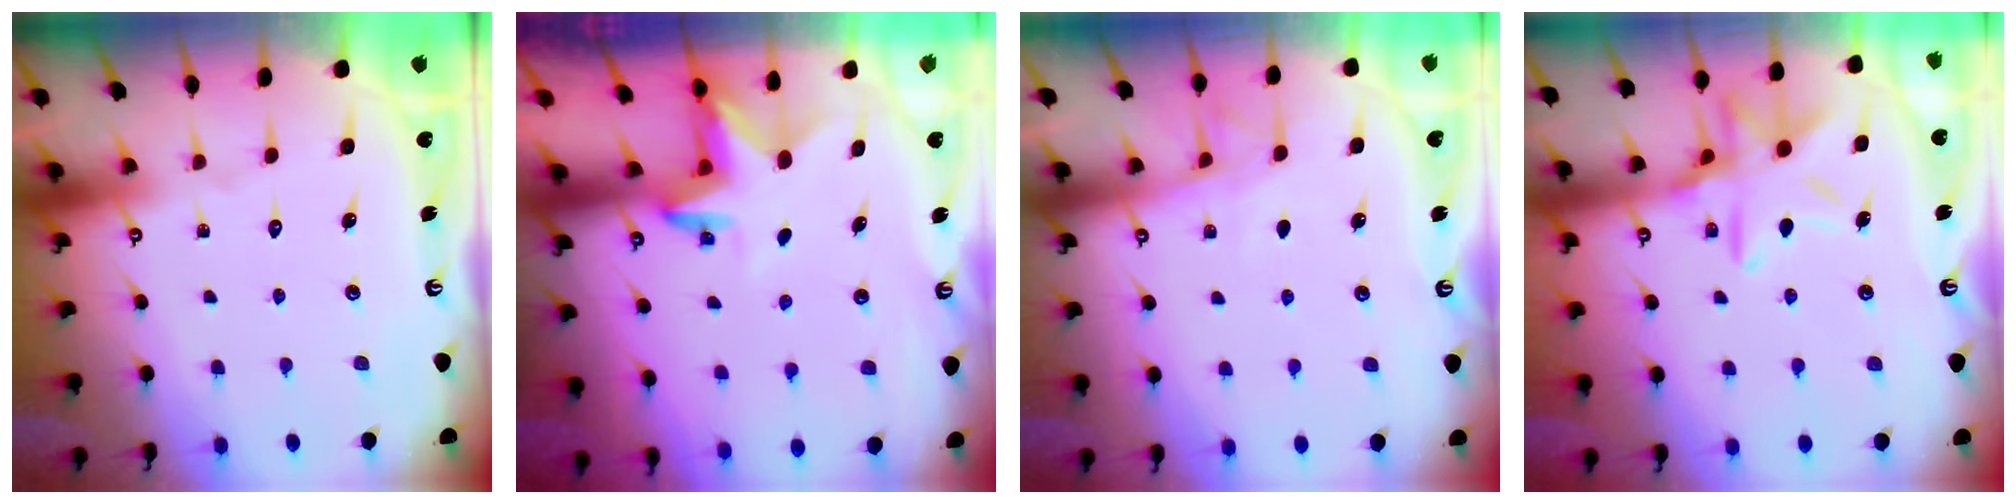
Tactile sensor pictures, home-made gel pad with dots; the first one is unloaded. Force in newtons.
{"total": 3.2, "press": 3.2, "slide": 0.1}
{"total": 5.2, "press": 5.1, "slide": 0.6}
{"total": 13.4, "press": 13.3, "slide": 0.8}